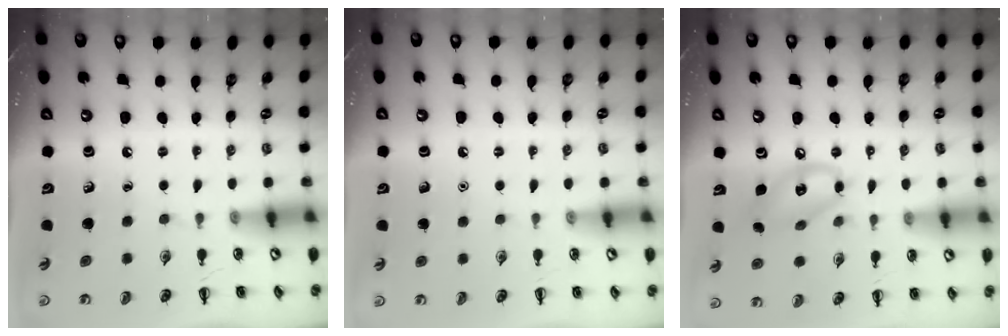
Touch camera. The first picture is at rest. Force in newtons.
{"total": 1.5, "press": 1.5, "slide": 0.1}
{"total": 10.7, "press": 10.5, "slide": 2.1}